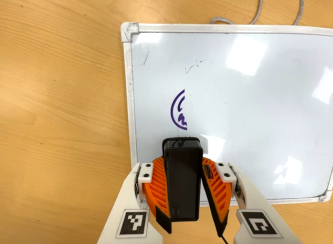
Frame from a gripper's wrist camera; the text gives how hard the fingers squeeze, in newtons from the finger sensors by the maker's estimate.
{"total": 9.0, "left": 9.2, "right": 8.8}